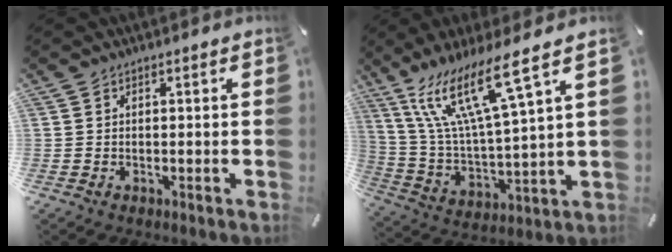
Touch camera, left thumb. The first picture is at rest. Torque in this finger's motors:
{"motor_torque": [2.35, 1.42, 1.39, -1.38, 0.42]}